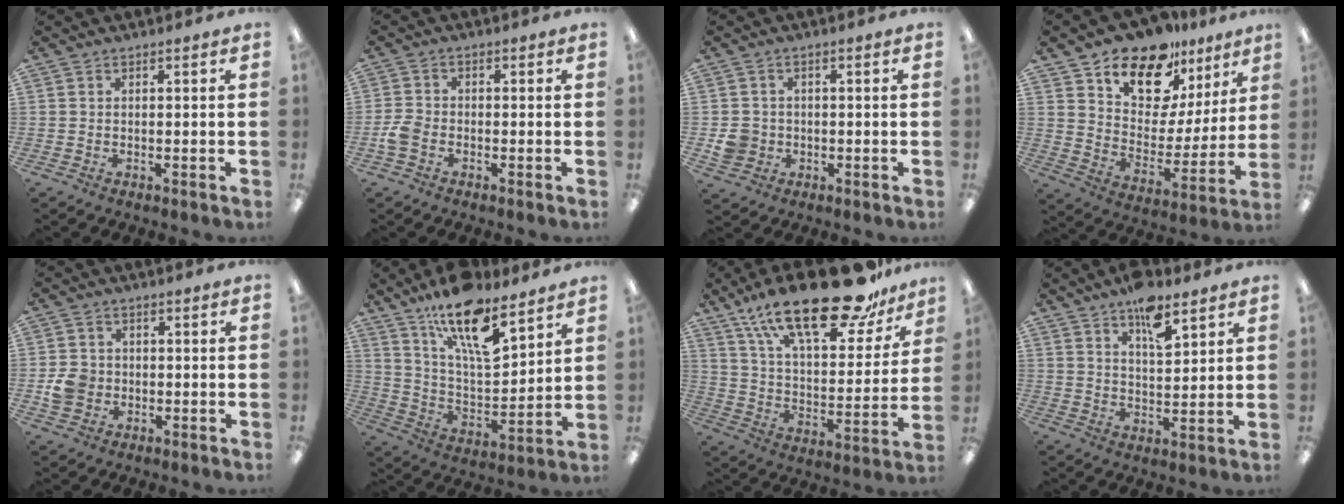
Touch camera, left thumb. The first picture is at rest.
{"total": 3.7, "force": [-1.6, 2.5, 2.2], "torque": [-0.048, 0.005, -0.031]}
{"total": 4.7, "force": [-0.7, 4.4, 1.5], "torque": [-0.013, 0.006, -0.012]}
{"total": 15.9, "force": [12.5, 8.1, 5.5], "torque": [-0.112, -0.088, 0.230]}
{"total": 5.4, "force": [-0.9, 4.9, 2.2], "torque": [-0.038, 0.008, -0.016]}
{"total": 18.1, "force": [12.4, 6.4, 11.6], "torque": [-0.193, -0.073, 0.211]}
{"total": 26.7, "force": [18.6, 9.4, 16.6], "torque": [-0.266, -0.114, 0.309]}
{"total": 9.4, "force": [6.5, 3.7, 5.8], "torque": [-0.081, -0.036, 0.108]}